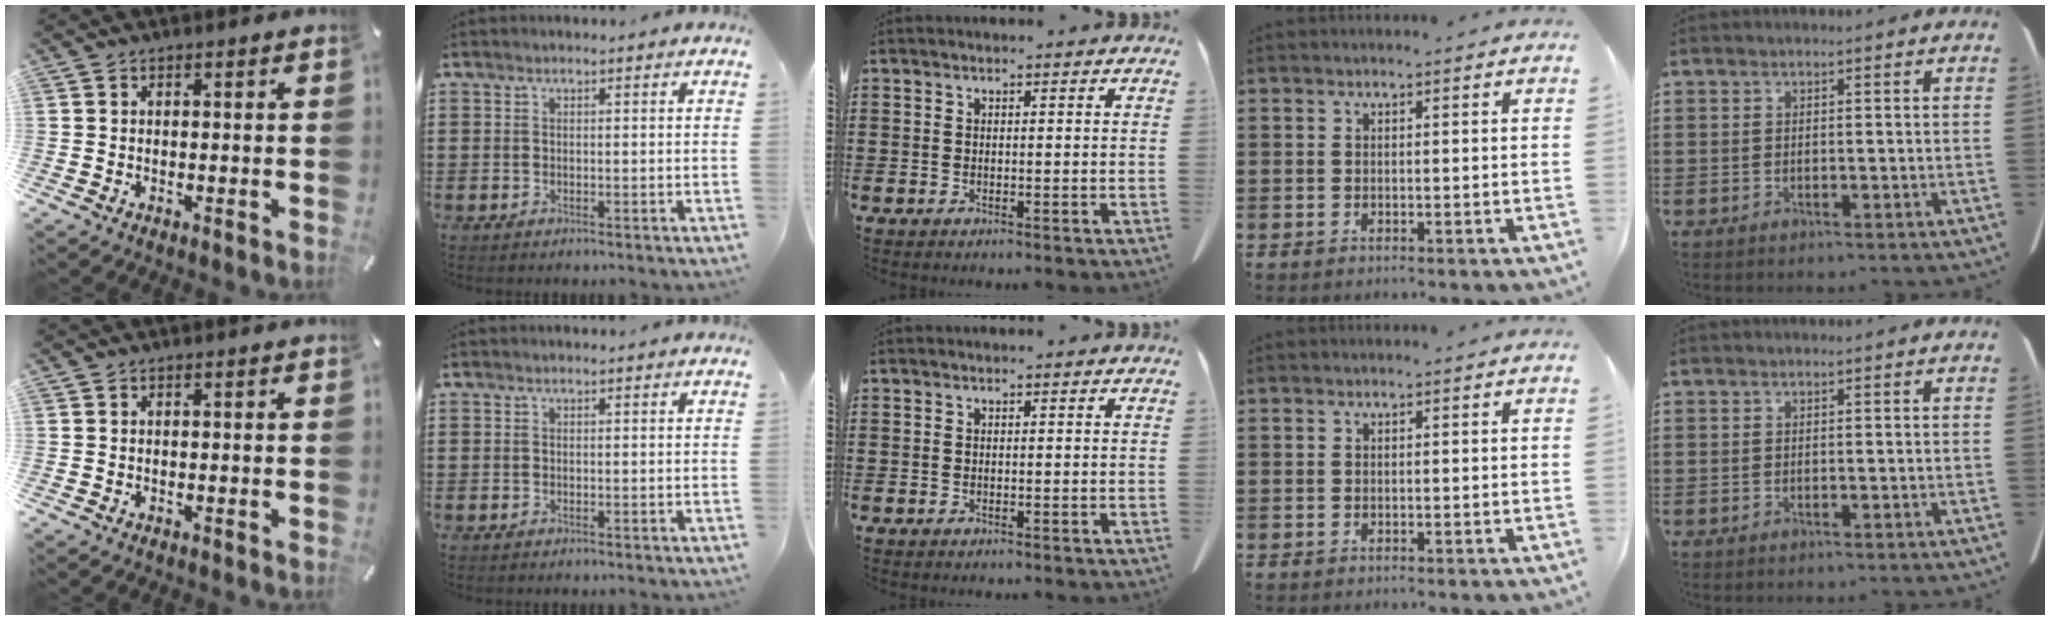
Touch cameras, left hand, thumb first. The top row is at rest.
{}